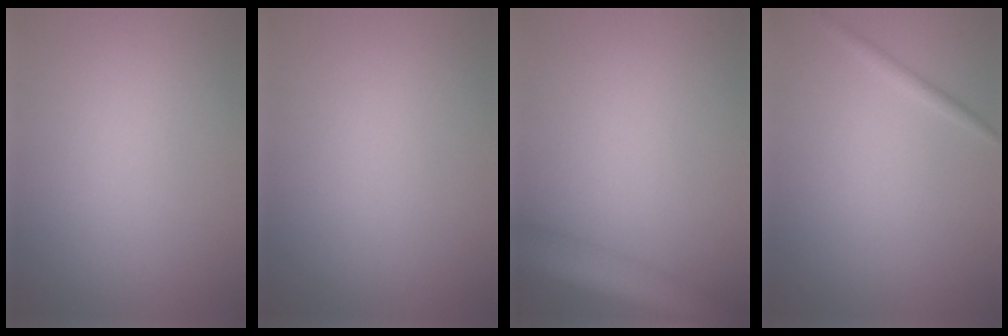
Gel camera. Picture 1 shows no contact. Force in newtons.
{"total": 0.0}
{"total": 5.7, "press": 5.7, "slide": 0.2}
{"total": 1.1, "press": 1.0, "slide": 0.1}